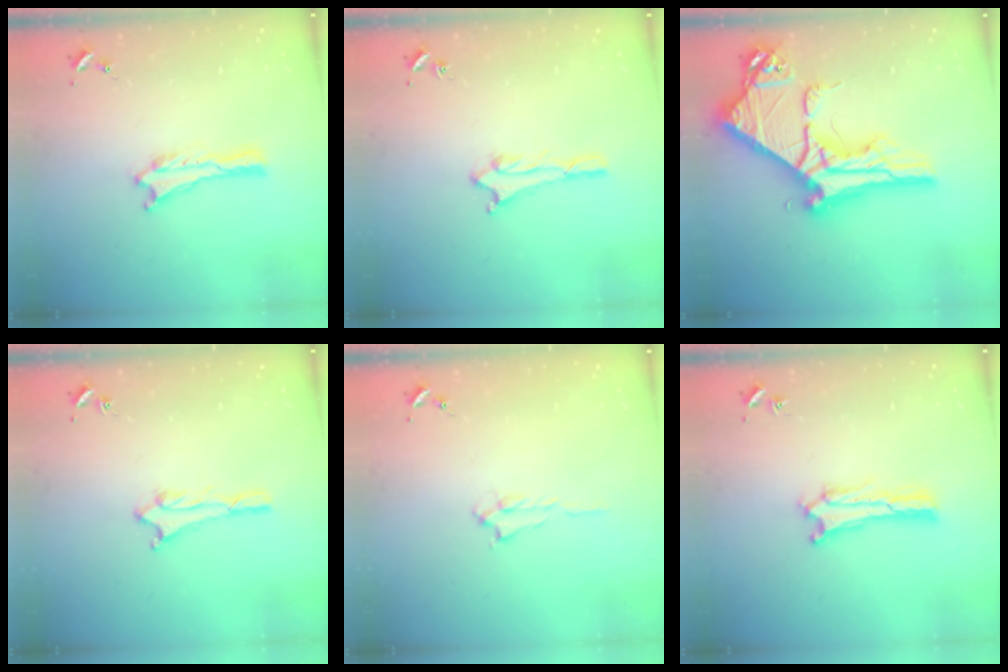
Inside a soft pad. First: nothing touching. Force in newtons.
{"total": 2.0, "press": 2.0, "slide": 0.2}
{"total": 14.0, "press": 13.9, "slide": 1.4}
{"total": 2.0, "press": 2.0, "slide": 0.2}
{"total": 0.7, "press": 0.6, "slide": 0.2}
{"total": 0.6, "press": 0.5, "slide": 0.2}